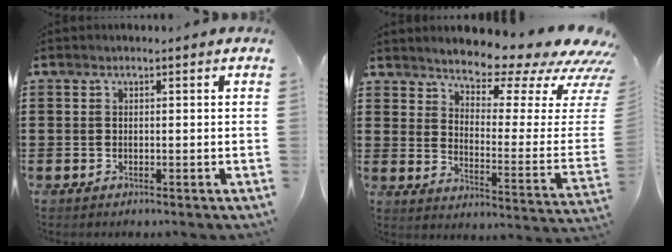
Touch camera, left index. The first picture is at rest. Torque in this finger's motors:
{"motor_torque": [1.84, 0.30, 1.05, 0.08]}